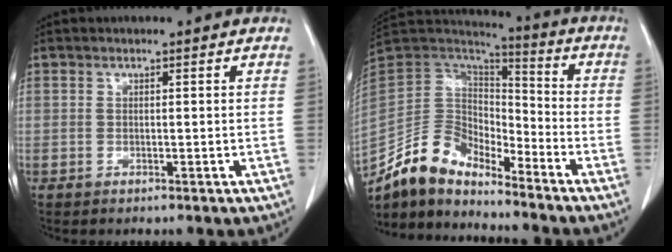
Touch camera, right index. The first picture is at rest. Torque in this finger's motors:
{"motor_torque": [0.45, -0.50, -0.05, -0.06]}